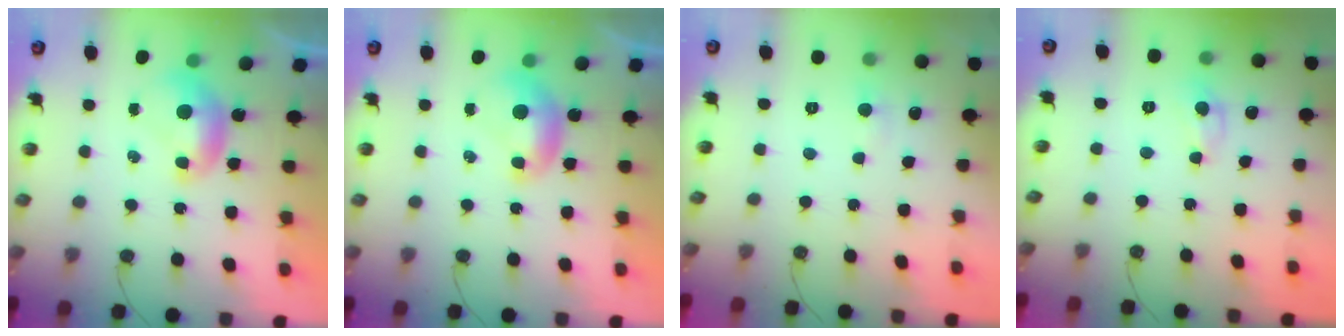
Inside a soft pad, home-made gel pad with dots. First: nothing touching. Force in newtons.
{"total": 0.0}
{"total": 0.8, "press": 0.4, "slide": 0.6}
{"total": 1.5, "press": 1.5, "slide": 0.2}